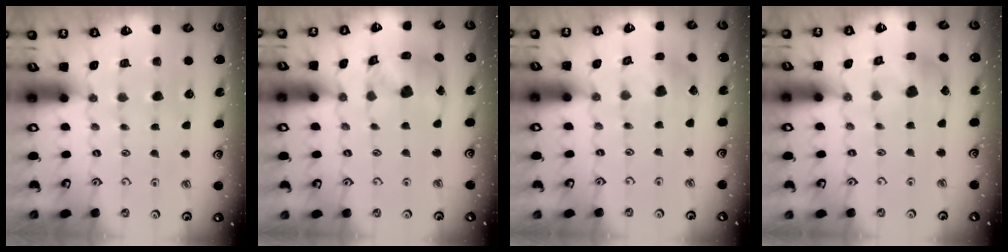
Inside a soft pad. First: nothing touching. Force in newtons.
{"total": 13.2, "press": 13.1, "slide": 1.6}
{"total": 2.2, "press": 2.2, "slide": 0.3}
{"total": 6.3, "press": 6.3, "slide": 0.4}